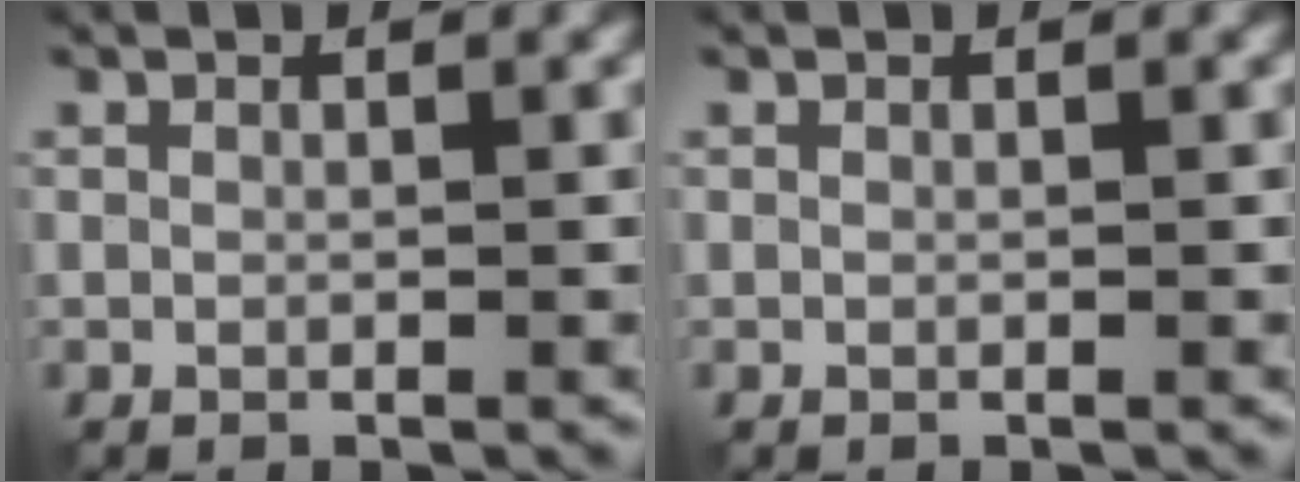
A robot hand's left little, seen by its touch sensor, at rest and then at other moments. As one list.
[{"total": 0.0}]